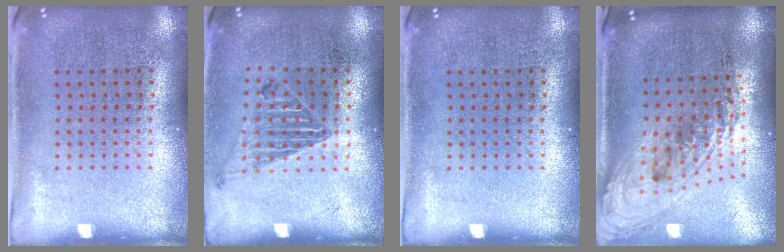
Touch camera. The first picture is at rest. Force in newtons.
{"total": 1.0, "press": 1.0, "slide": 0.2}
{"total": 0.0}
{"total": 2.4, "press": 1.7, "slide": 1.6}